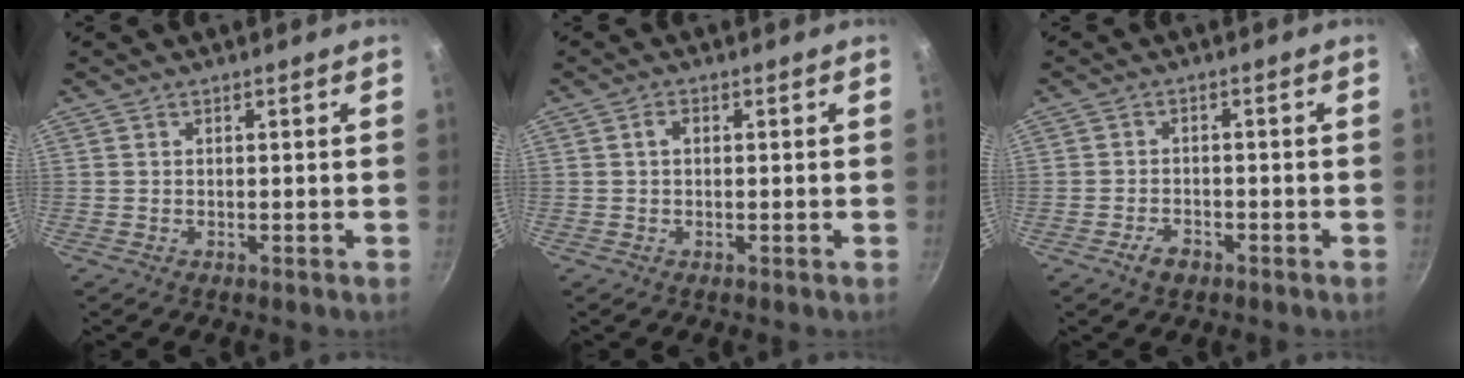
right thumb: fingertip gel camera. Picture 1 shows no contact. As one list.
[{"total": 1.3, "force": [0.1, 0.9, 0.9], "torque": [-0.017, 0.005, 0.001]}, {"total": 3.2, "force": [-2.0, 2.0, 1.6], "torque": [-0.022, 0.018, -0.034]}]